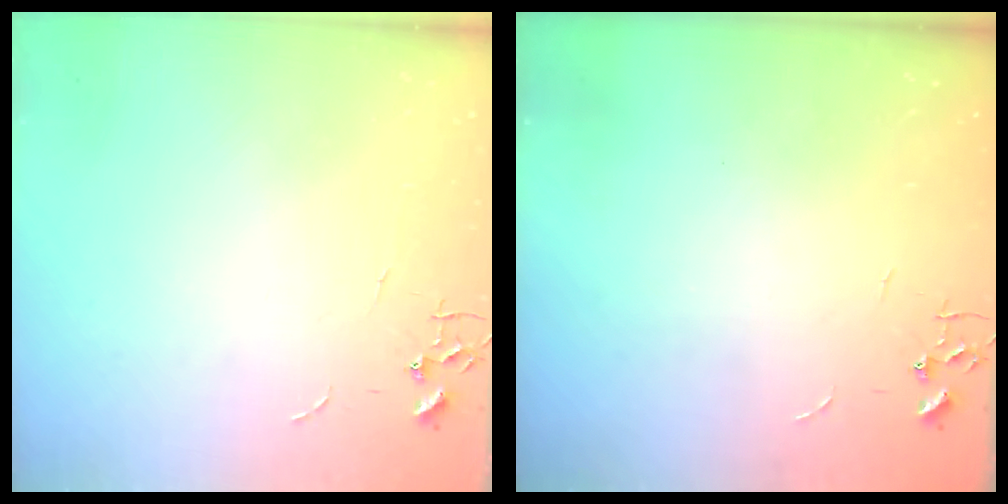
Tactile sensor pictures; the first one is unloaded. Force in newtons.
{"total": 0.0}